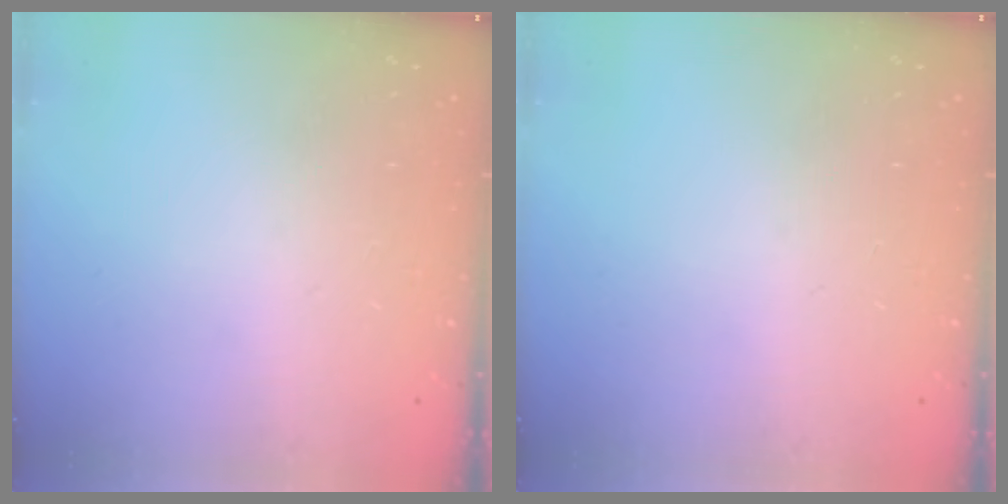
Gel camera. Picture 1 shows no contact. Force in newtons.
{"total": 0.0}